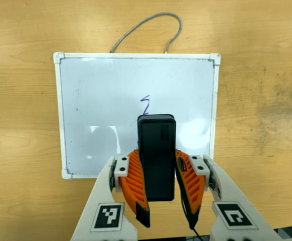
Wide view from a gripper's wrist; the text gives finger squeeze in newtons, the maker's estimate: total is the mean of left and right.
{"total": 9.7, "left": 7.8, "right": 11.6}